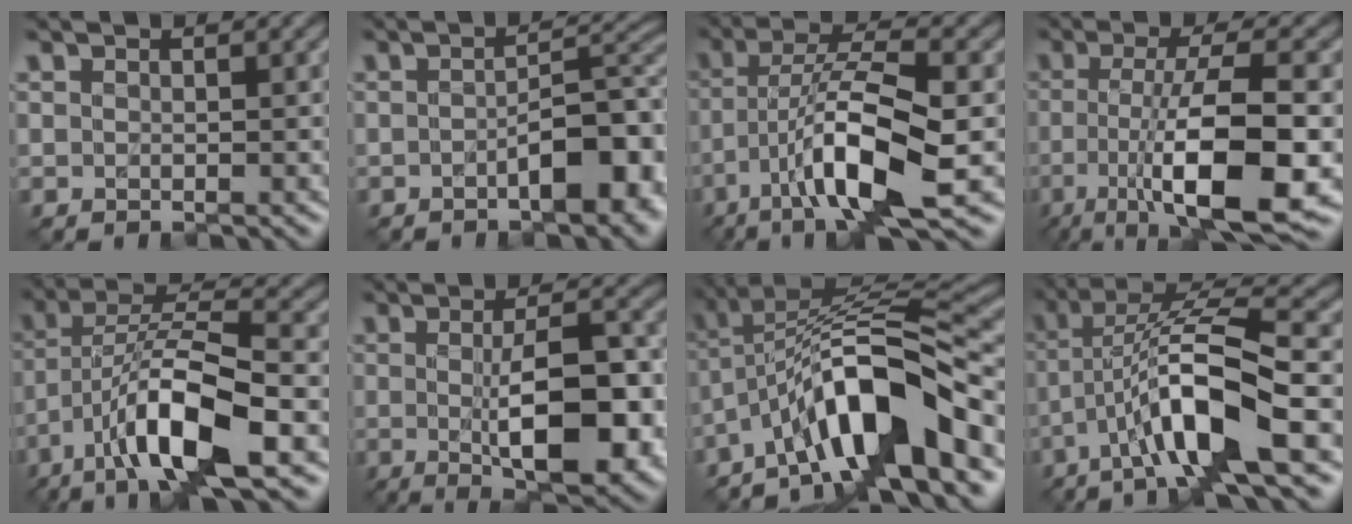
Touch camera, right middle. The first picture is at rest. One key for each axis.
{"total": 6.7, "fx": -2.2, "fy": 2.7, "fz": 5.7, "tx": -0.076, "ty": 0.011, "tz": -0.036}
{"total": 9.8, "fx": -3.7, "fy": 2.2, "fz": 8.8, "tx": -0.158, "ty": 0.009, "tz": -0.071}
{"total": 11.4, "fx": -3.1, "fy": 2.8, "fz": 10.6, "tx": -0.174, "ty": -0.001, "tz": -0.050}
{"total": 10.5, "fx": -4.9, "fy": 2.6, "fz": 8.9, "tx": -0.157, "ty": 0.013, "tz": -0.091}
{"total": 9.3, "fx": -1.0, "fy": 2.9, "fz": 8.8, "tx": -0.131, "ty": -0.008, "tz": -0.013}
{"total": 10.8, "fx": -5.3, "fy": 2.8, "fz": 9.0, "tx": -0.143, "ty": 0.020, "tz": -0.100}
{"total": 9.7, "fx": -3.2, "fy": 2.1, "fz": 8.9, "tx": -0.169, "ty": 0.014, "tz": -0.064}